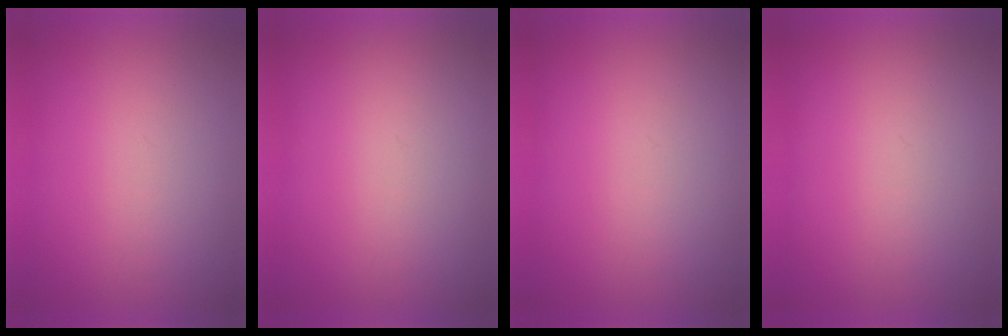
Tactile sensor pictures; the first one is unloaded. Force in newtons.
{"total": 1.2}
{"total": 1.9}
{"total": 1.0}